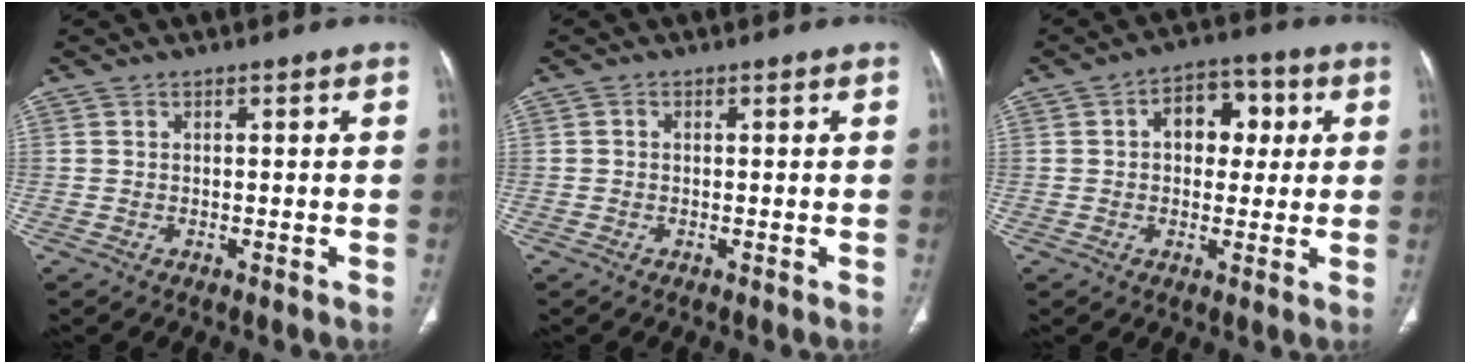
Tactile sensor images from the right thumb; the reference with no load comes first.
{"total": 0.6, "force": [0.0, 0.5, 0.3], "torque": [-0.002, 0.001, -0.002]}
{"total": 9.3, "force": [2.0, 6.4, 6.5], "torque": [-0.056, 0.014, 0.024]}